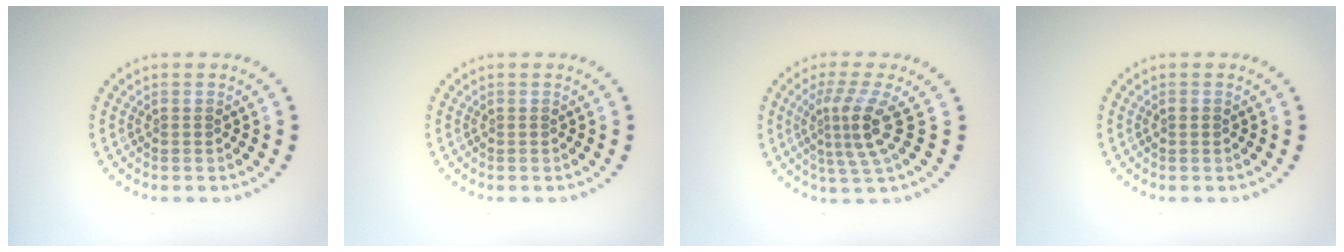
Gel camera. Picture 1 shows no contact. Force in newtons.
{"total": 0.0}
{"total": 3.8, "press": 2.6, "slide": 2.8}
{"total": 0.8, "press": 0.8, "slide": 0.1}